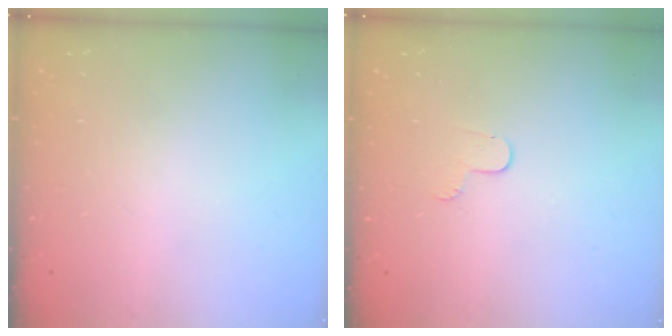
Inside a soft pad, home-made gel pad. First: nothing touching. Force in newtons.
{"total": 3.5, "press": 3.5, "slide": 0.4}